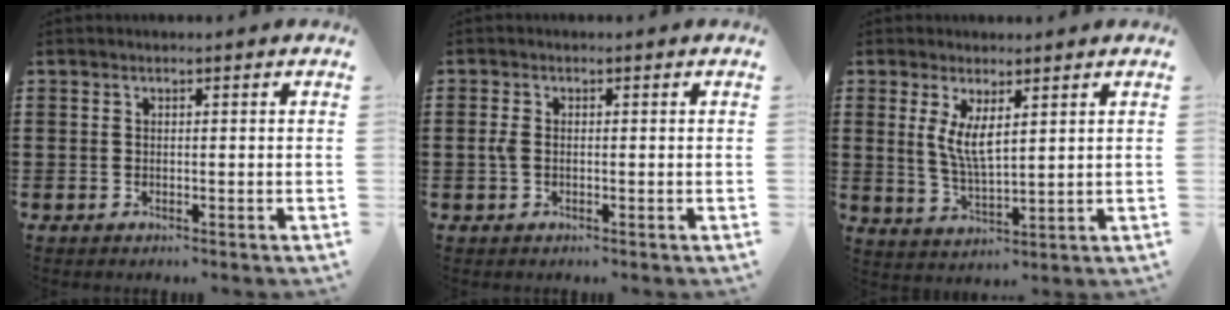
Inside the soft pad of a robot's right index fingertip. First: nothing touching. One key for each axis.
{"total": 1.8, "fx": -0.2, "fy": 1.1, "fz": 1.4, "tx": -0.037, "ty": 0.002, "tz": -0.008}
{"total": 5.2, "fx": 1.8, "fy": 1.6, "fz": 4.6, "tx": -0.096, "ty": -0.001, "tz": 0.033}